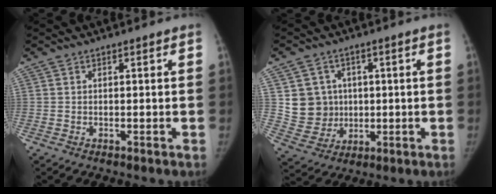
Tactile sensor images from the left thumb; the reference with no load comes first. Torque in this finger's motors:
{"motor_torque": [0.03, 0.03, 0.45, -0.21, 0.02]}